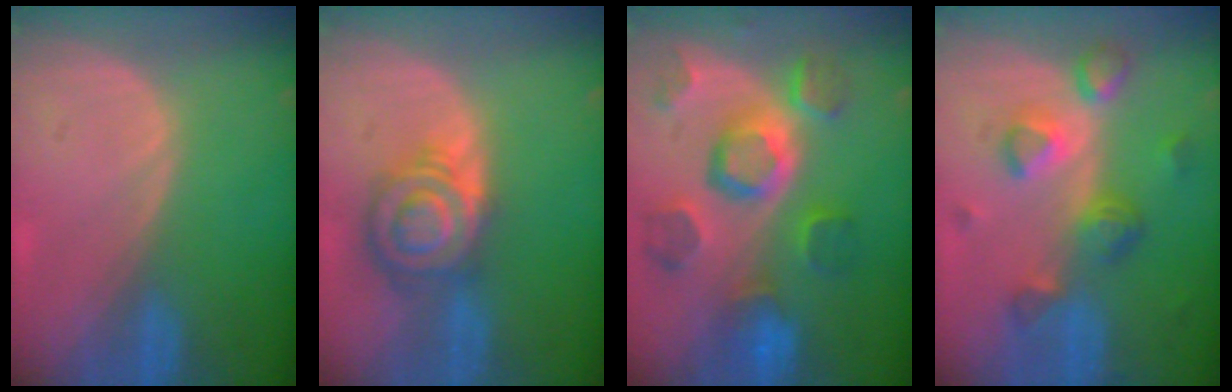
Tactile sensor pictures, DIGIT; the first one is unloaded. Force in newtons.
{"total": 7.4, "press": 7.4, "slide": 0.4}
{"total": 11.3, "press": 10.0, "slide": 5.3}
{"total": 7.9, "press": 7.0, "slide": 3.6}